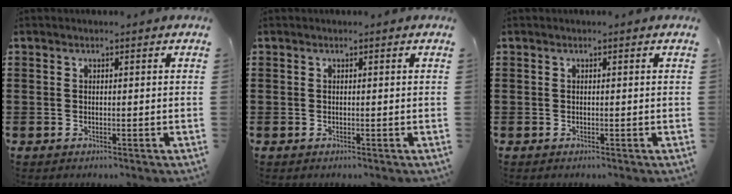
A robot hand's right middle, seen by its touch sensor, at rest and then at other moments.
{"total": 0.0}
{"total": 0.0}